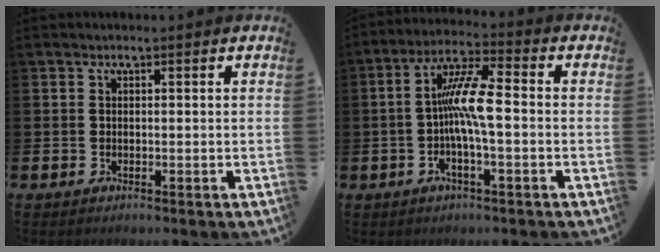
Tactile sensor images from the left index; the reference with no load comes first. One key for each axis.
{"total": 8.4, "fx": -0.3, "fy": 1.7, "fz": 8.2, "tx": -0.173, "ty": -0.009, "tz": -0.013}